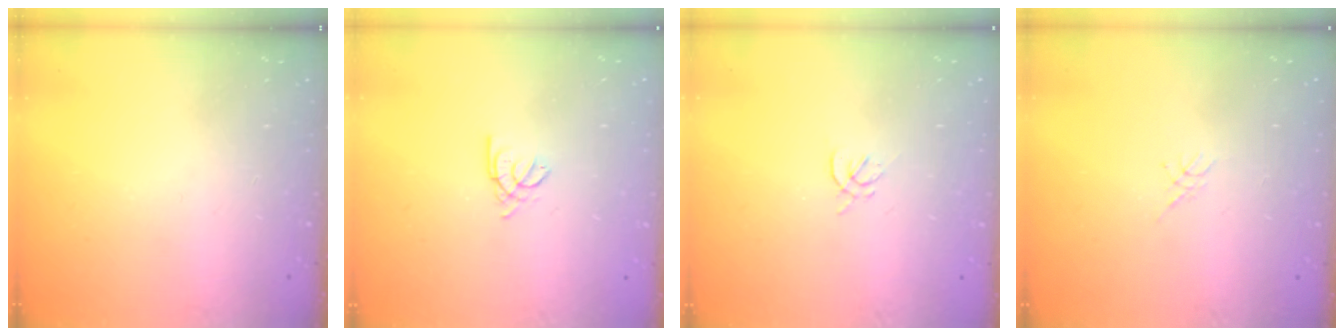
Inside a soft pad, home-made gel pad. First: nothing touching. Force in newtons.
{"total": 2.3, "press": 2.3, "slide": 0.5}
{"total": 1.6, "press": 1.5, "slide": 0.6}
{"total": 1.1, "press": 1.1, "slide": 0.3}